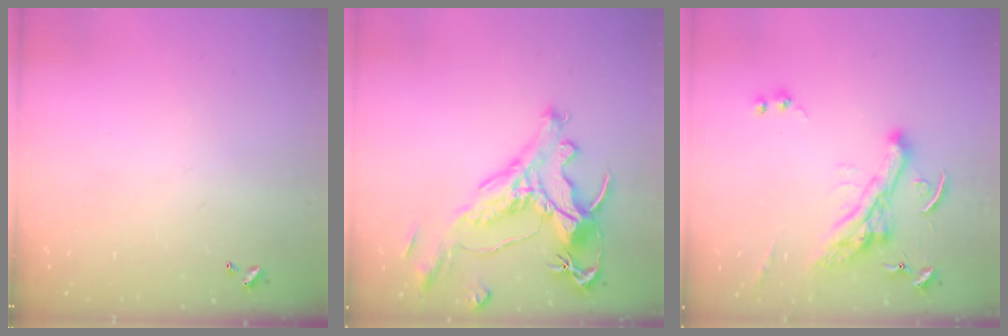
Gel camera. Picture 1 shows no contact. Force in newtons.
{"total": 2.1, "press": 1.6, "slide": 1.3}
{"total": 6.7, "press": 6.5, "slide": 1.6}